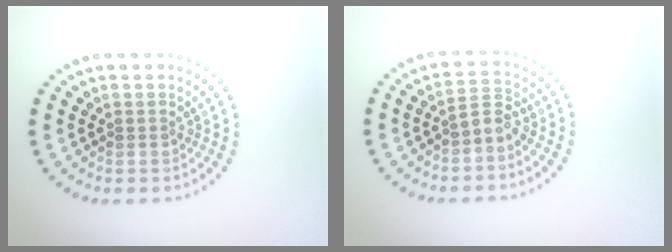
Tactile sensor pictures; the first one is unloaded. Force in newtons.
{"total": 1.6, "press": 1.1, "slide": 1.1}